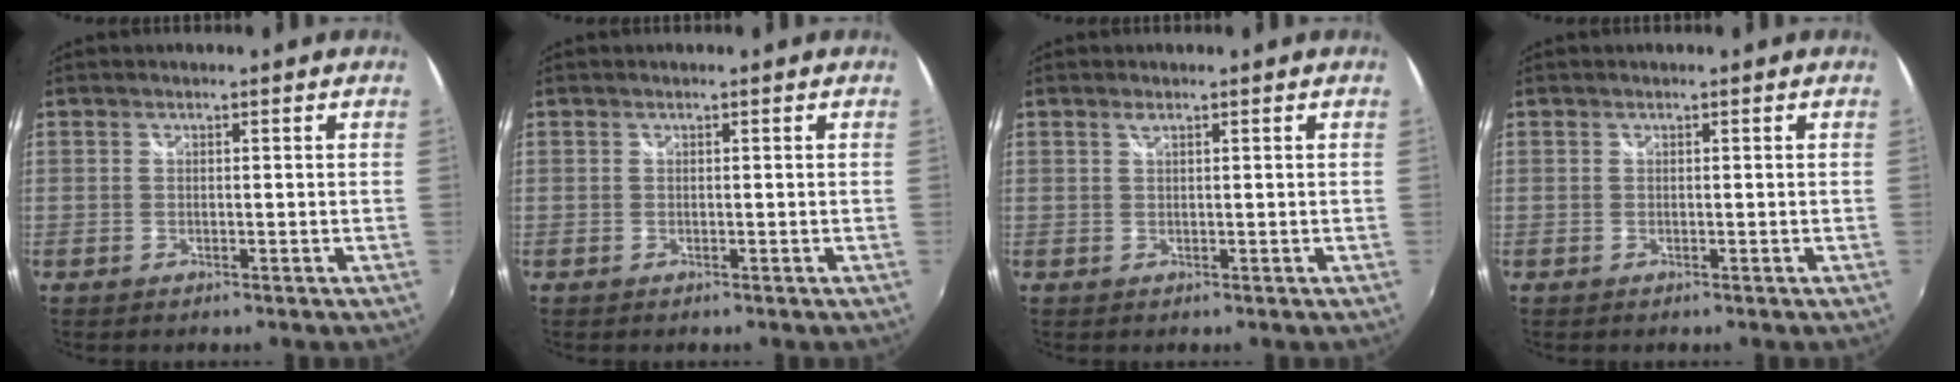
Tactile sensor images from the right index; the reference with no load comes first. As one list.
[{"total": 0.0}, {"total": 0.7, "force": [0.5, 0.1, 0.5], "torque": [-0.009, 0.003, 0.008]}, {"total": 0.0}]